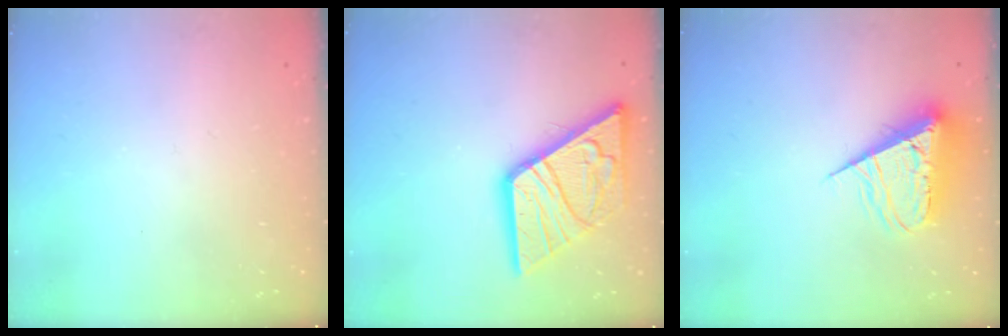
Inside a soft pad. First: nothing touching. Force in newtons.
{"total": 17.1, "press": 17.0, "slide": 1.8}
{"total": 10.2, "press": 10.2, "slide": 0.6}